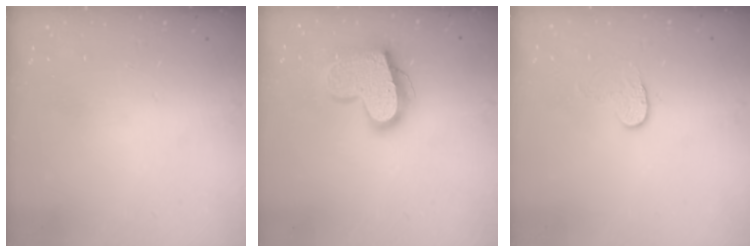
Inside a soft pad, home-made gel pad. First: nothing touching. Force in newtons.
{"total": 17.7, "press": 17.6, "slide": 1.5}
{"total": 3.8, "press": 3.8, "slide": 0.4}